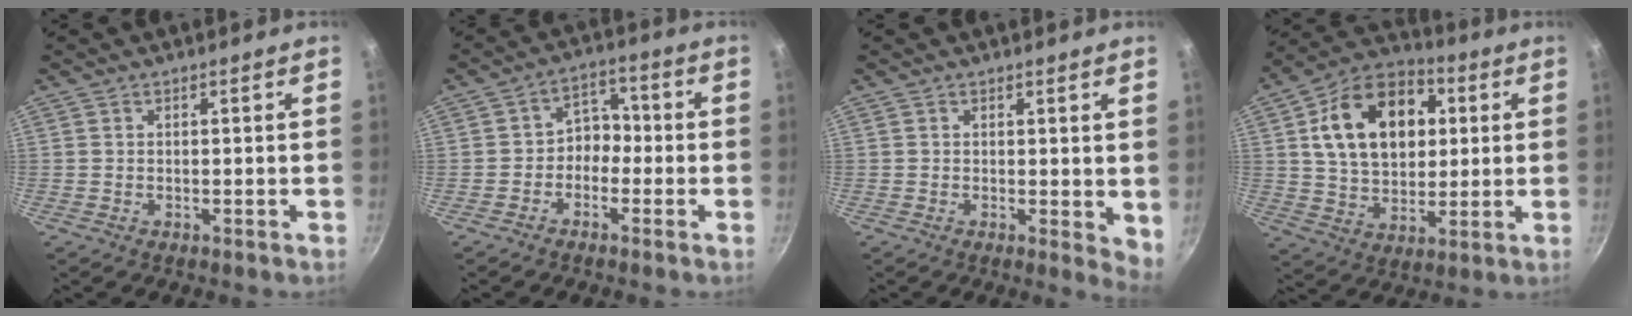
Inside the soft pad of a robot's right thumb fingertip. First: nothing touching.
{"total": 5.3, "force": [-1.5, 4.2, 2.8], "torque": [-0.001, 0.033, -0.038]}
{"total": 3.7, "force": [0.9, 1.7, 3.2], "torque": [-0.035, -0.005, 0.012]}
{"total": 20.2, "force": [4.5, 14.1, 13.8], "torque": [-0.197, 0.013, 0.068]}